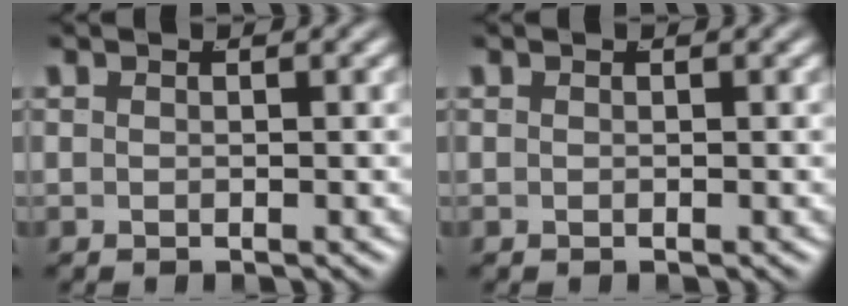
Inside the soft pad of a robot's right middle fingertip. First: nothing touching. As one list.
[{"total": 0.0}]